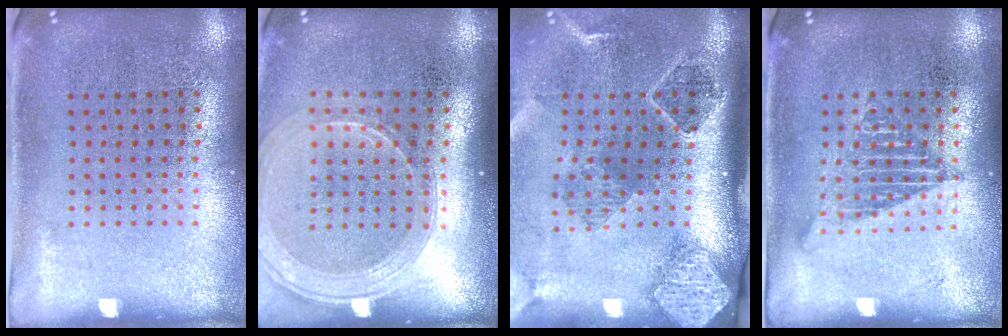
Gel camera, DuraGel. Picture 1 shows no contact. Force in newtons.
{"total": 1.8, "press": 1.6, "slide": 0.8}
{"total": 2.8, "press": 2.0, "slide": 1.9}
{"total": 1.2, "press": 1.2, "slide": 0.1}